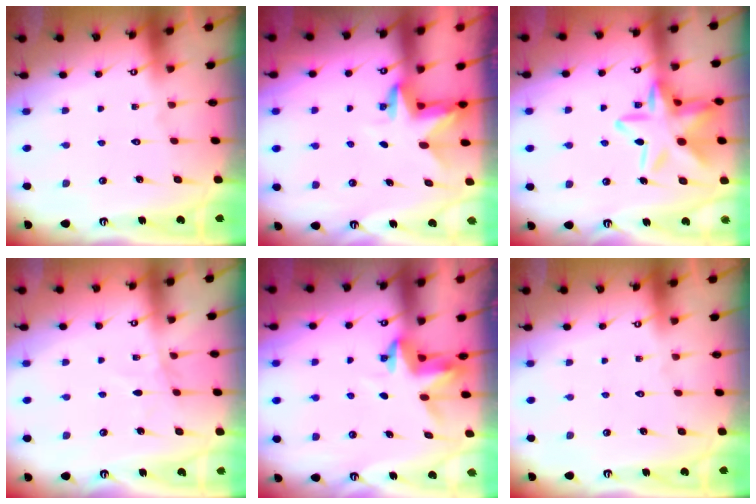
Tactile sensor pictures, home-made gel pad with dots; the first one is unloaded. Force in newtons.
{"total": 3.3, "press": 3.3, "slide": 0.1}
{"total": 18.8, "press": 18.7, "slide": 1.5}
{"total": 2.3, "press": 2.3, "slide": 0.3}
{"total": 3.9, "press": 3.9, "slide": 0.3}
{"total": 0.0}